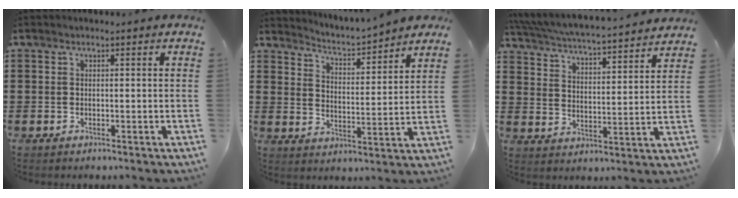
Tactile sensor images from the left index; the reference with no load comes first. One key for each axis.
{"total": 3.2, "fx": 3.2, "fy": -0.2, "fz": 0.4, "tx": -0.030, "ty": -0.034, "tz": 0.045}
{"total": 4.9, "fx": 4.7, "fy": -0.5, "fz": 1.4, "tx": -0.051, "ty": -0.039, "tz": 0.074}